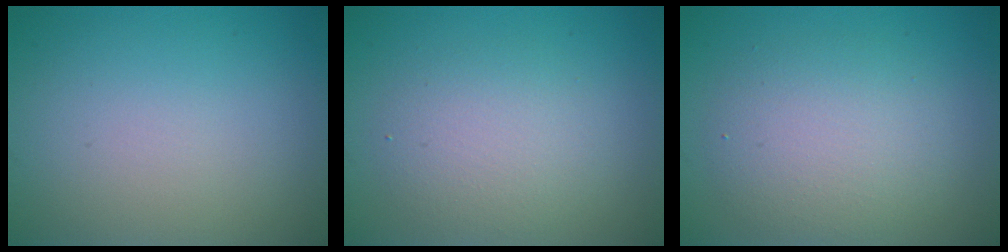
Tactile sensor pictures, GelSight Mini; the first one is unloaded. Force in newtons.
{"total": 2.0, "press": 2.0, "slide": 0.2}
{"total": 4.4, "press": 4.4, "slide": 0.3}